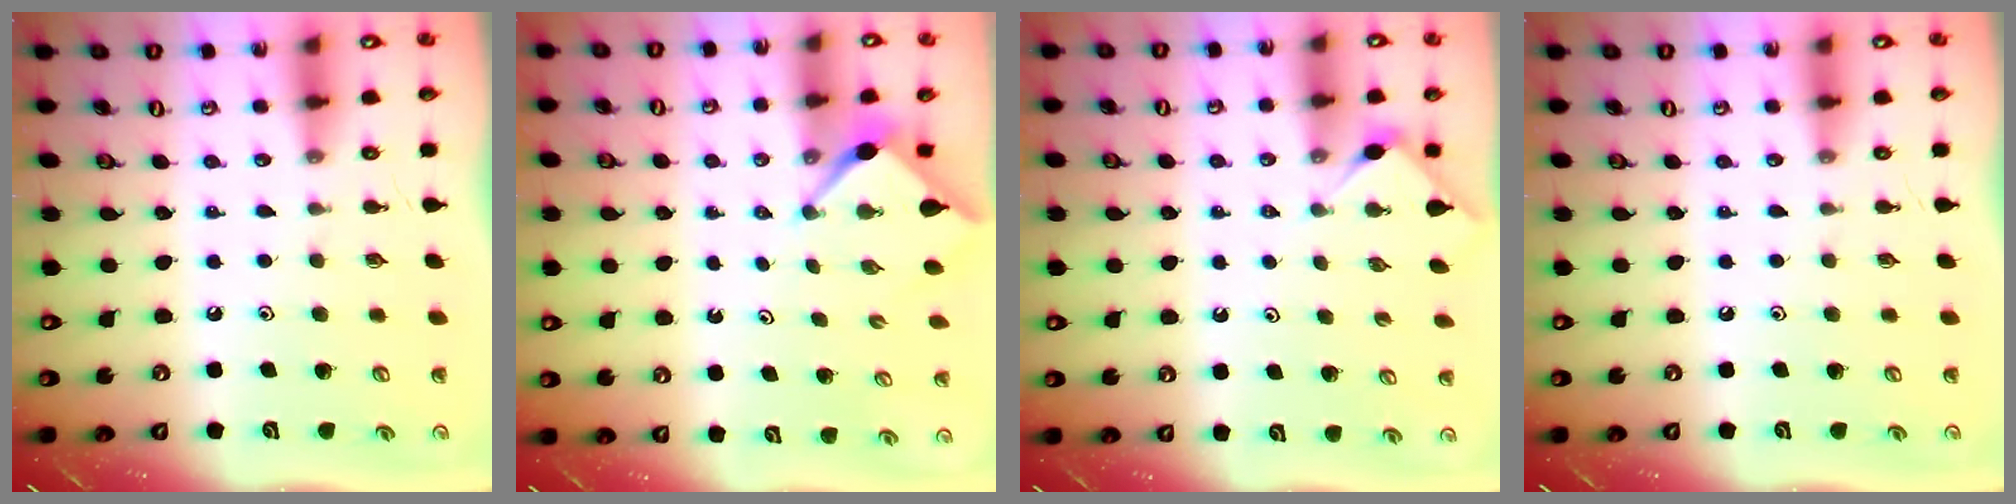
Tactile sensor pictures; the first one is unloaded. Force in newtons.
{"total": 2.7, "press": 2.7, "slide": 0.3}
{"total": 2.7, "press": 2.6, "slide": 0.4}
{"total": 0.0}